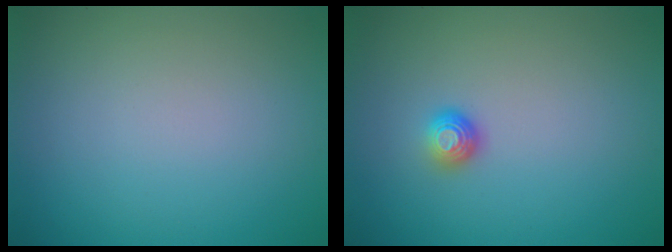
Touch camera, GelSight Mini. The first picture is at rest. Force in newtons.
{"total": 1.3, "press": 1.0, "slide": 0.9}